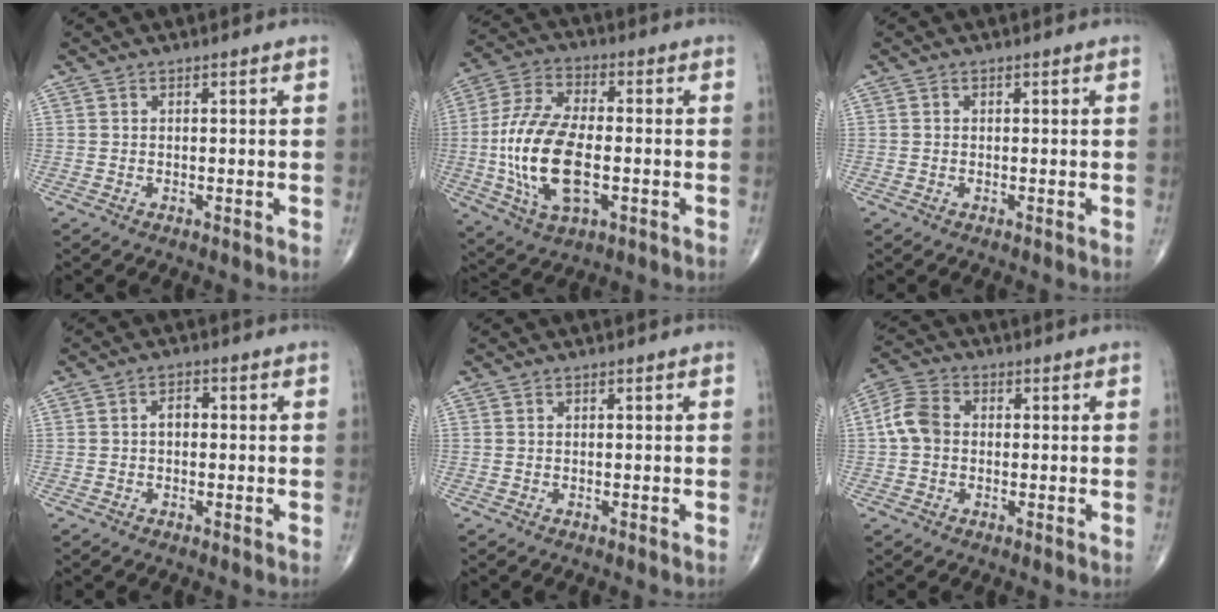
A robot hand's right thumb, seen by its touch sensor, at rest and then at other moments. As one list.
[{"total": 17.5, "force": [-2.5, 8.6, 15.1], "torque": [-0.304, 0.011, -0.042]}, {"total": 0.0}, {"total": 2.3, "force": [-0.1, 1.5, 1.7], "torque": [-0.019, 0.011, -0.006]}, {"total": 0.0}, {"total": 6.3, "force": [0.0, 4.9, 4.0], "torque": [-0.077, 0.019, -0.011]}]